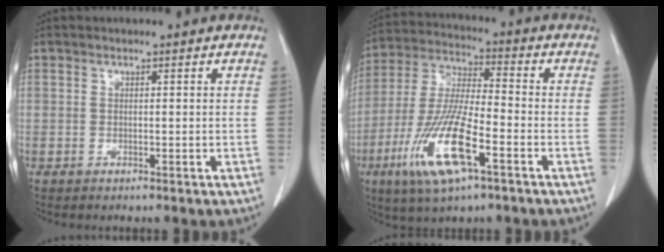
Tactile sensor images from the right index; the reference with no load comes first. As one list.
[{"total": 14.6, "force": [-6.3, 2.7, 13.0], "torque": [-0.272, -0.021, -0.116]}]